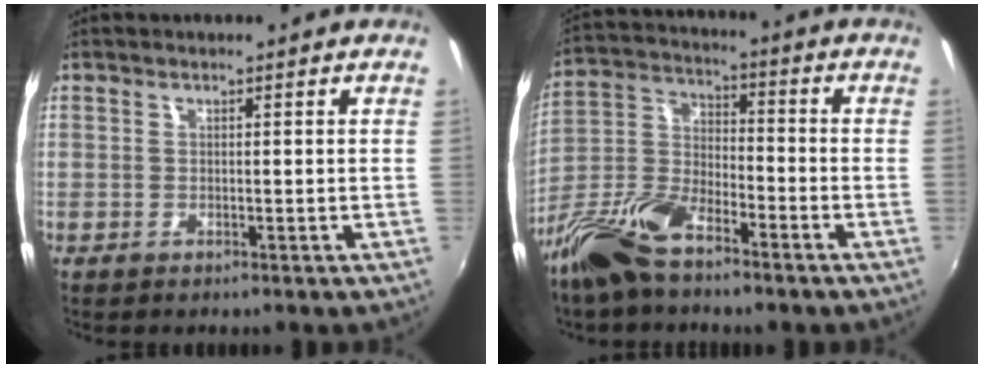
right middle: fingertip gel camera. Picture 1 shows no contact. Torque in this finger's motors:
{"motor_torque": [0.23, -0.69, 0.21, 0.11]}